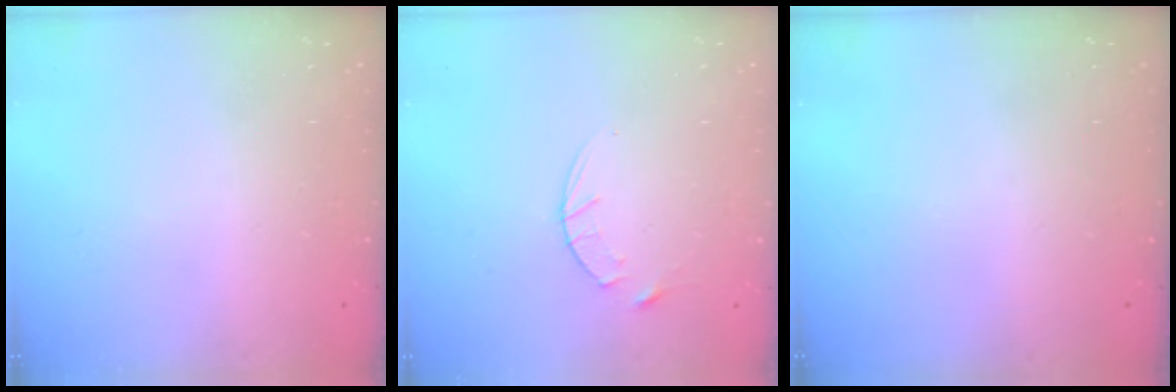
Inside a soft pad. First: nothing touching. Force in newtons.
{"total": 3.2, "press": 3.2, "slide": 0.4}
{"total": 0.0}